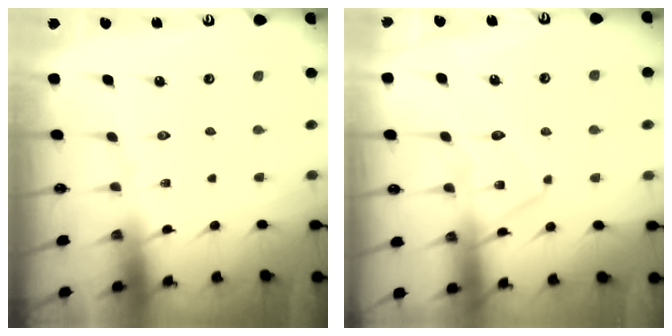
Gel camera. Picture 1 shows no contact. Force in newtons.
{"total": 11.2, "press": 11.2, "slide": 0.8}